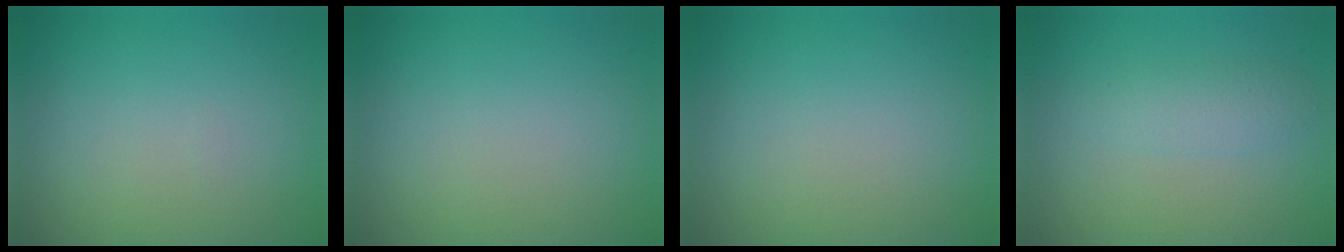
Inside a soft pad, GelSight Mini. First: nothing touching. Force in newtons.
{"total": 0.0}
{"total": 0.0}
{"total": 2.0, "press": 2.0, "slide": 0.0}